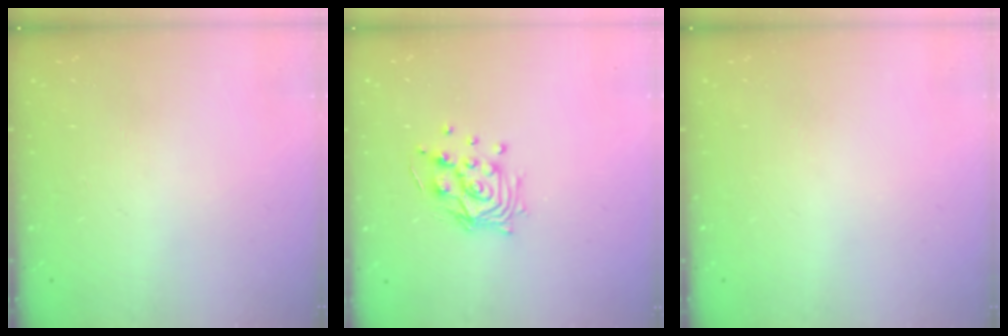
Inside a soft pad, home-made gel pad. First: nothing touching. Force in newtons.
{"total": 11.5, "press": 11.4, "slide": 1.0}
{"total": 0.0}